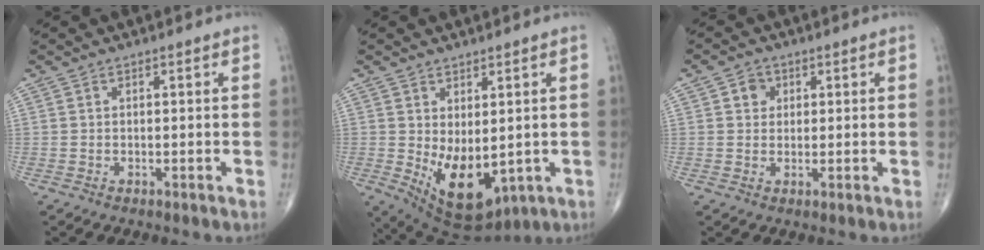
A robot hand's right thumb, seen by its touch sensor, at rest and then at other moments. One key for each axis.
{"total": 11.4, "fx": -1.1, "fy": 6.3, "fz": 9.5, "tx": -0.140, "ty": -0.014, "tz": 0.013}
{"total": 3.0, "fx": 1.0, "fy": 2.6, "fz": 1.2, "tx": -0.002, "ty": -0.002, "tz": 0.013}